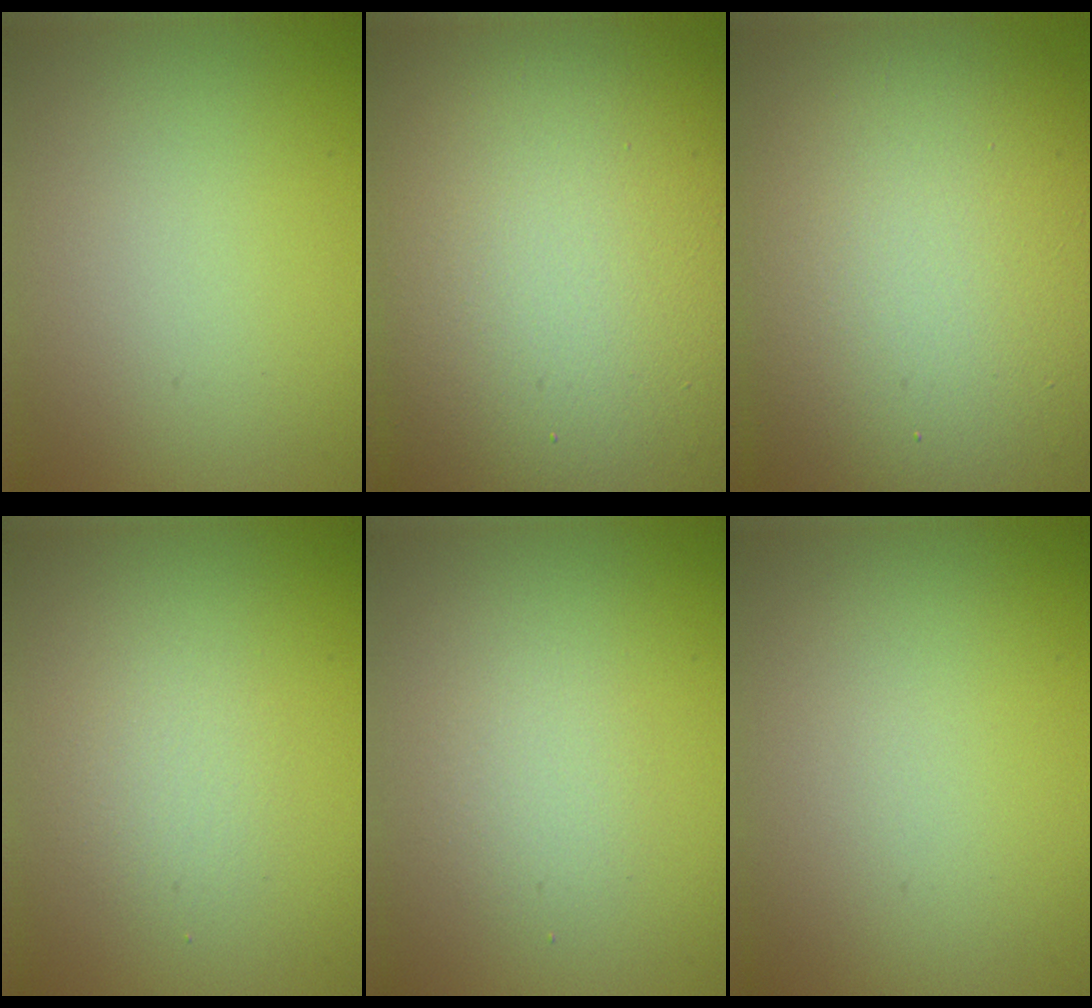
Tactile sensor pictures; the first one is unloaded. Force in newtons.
{"total": 21.8, "press": 21.8, "slide": 1.0}
{"total": 17.5, "press": 17.4, "slide": 0.7}
{"total": 1.7, "press": 1.7, "slide": 0.0}
{"total": 1.7, "press": 1.7, "slide": 0.1}
{"total": 0.0}